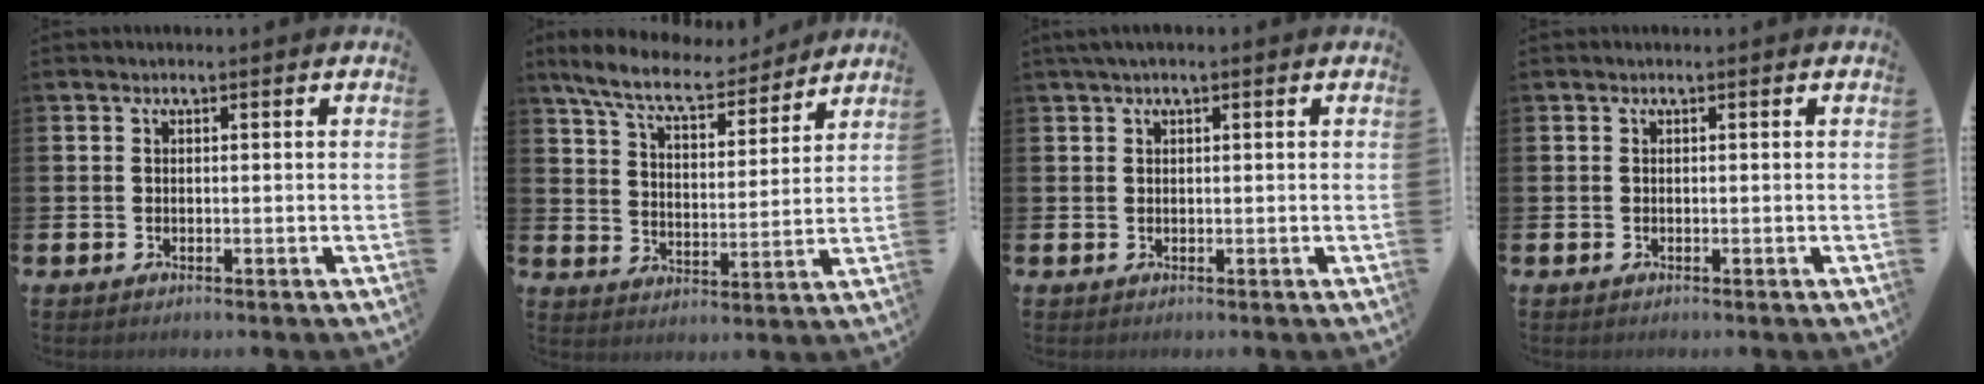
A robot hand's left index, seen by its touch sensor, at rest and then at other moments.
{"total": 8.8, "force": [7.9, 1.8, 3.3], "torque": [-0.102, -0.041, 0.142]}
{"total": 1.1, "force": [0.7, 0.2, 0.8], "torque": [-0.021, 0.005, 0.013]}
{"total": 0.0}